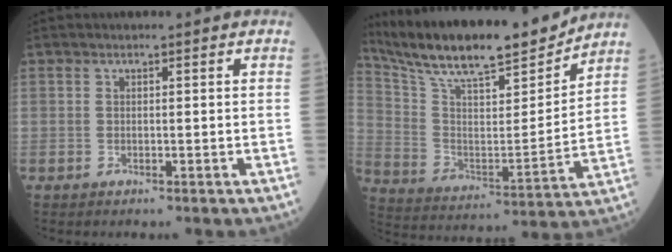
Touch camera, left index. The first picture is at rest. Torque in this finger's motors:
{"motor_torque": [1.04, -1.10, 0.21, 0.16]}